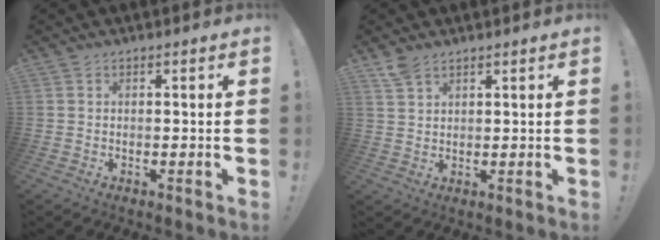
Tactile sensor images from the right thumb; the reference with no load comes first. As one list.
[{"total": 4.2, "force": [3.4, 1.6, 1.9], "torque": [-0.027, -0.019, 0.063]}]